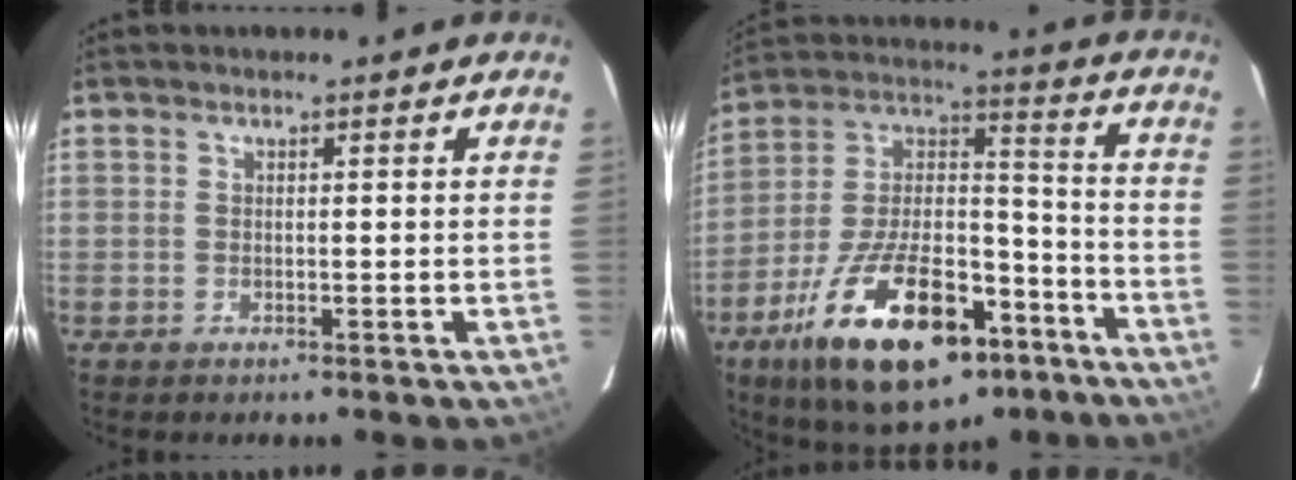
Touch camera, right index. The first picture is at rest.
{"total": 26.9, "force": [-15.1, 11.9, 18.9], "torque": [-0.338, 0.002, -0.234]}